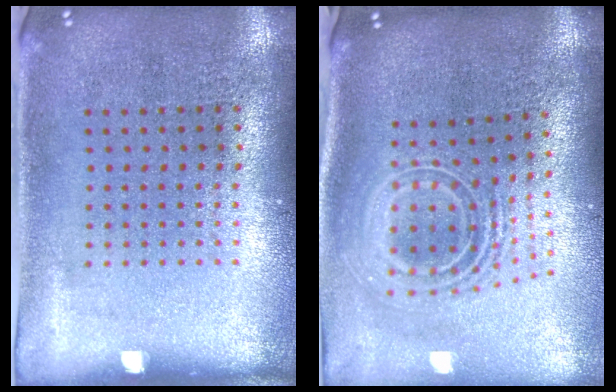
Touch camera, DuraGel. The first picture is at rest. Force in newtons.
{"total": 2.5, "press": 1.7, "slide": 1.8}